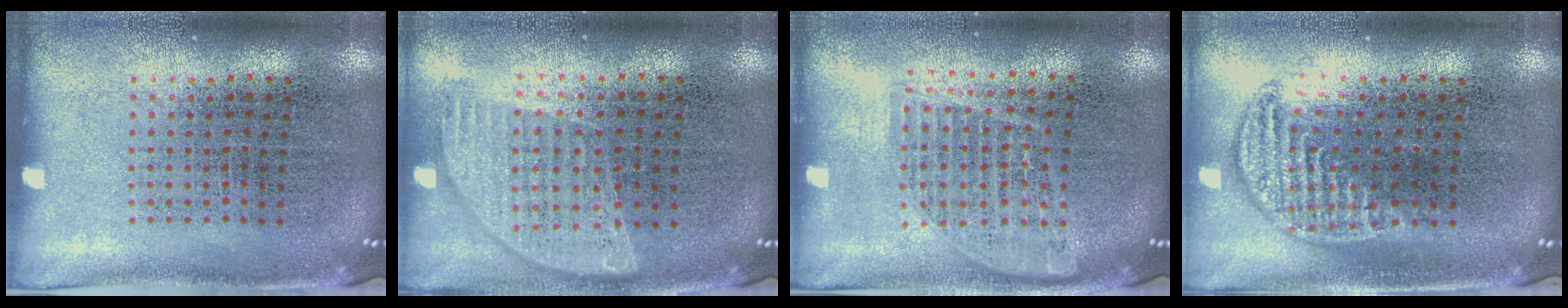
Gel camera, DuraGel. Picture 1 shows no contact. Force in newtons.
{"total": 0.9, "press": 0.8, "slide": 0.3}
{"total": 1.6, "press": 1.5, "slide": 0.7}
{"total": 1.0, "press": 1.0, "slide": 0.4}